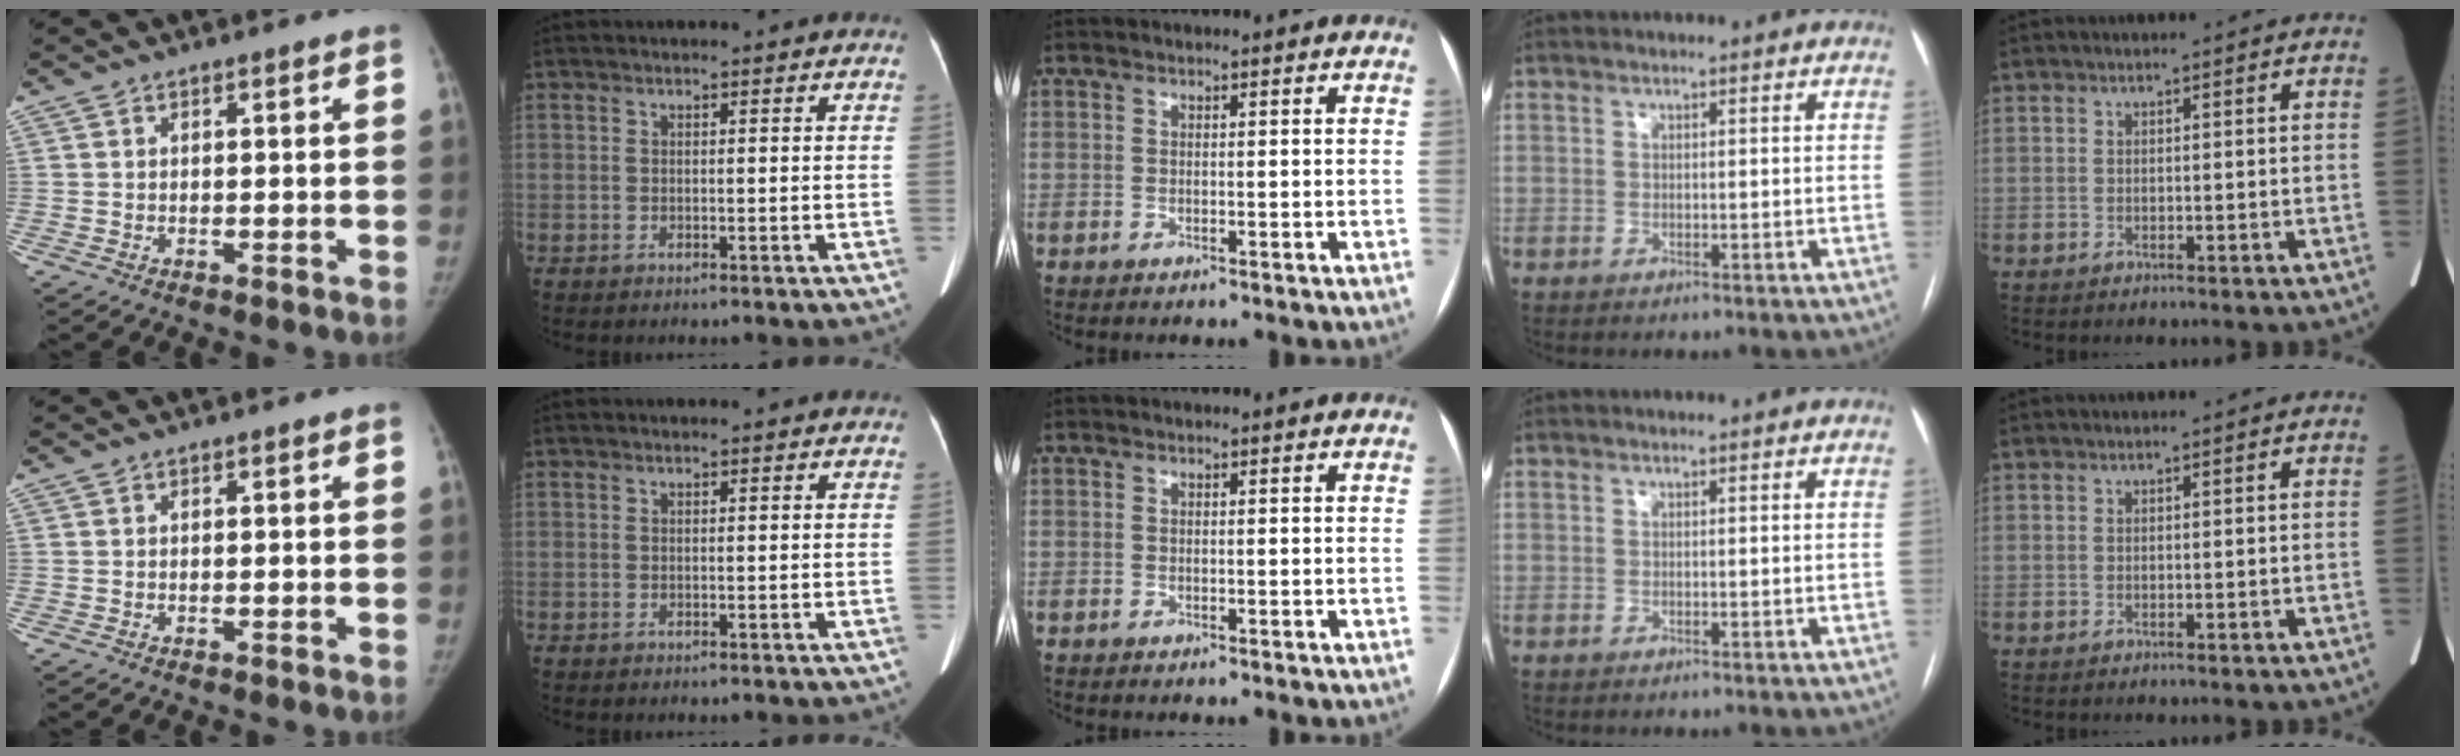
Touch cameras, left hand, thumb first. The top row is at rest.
{}